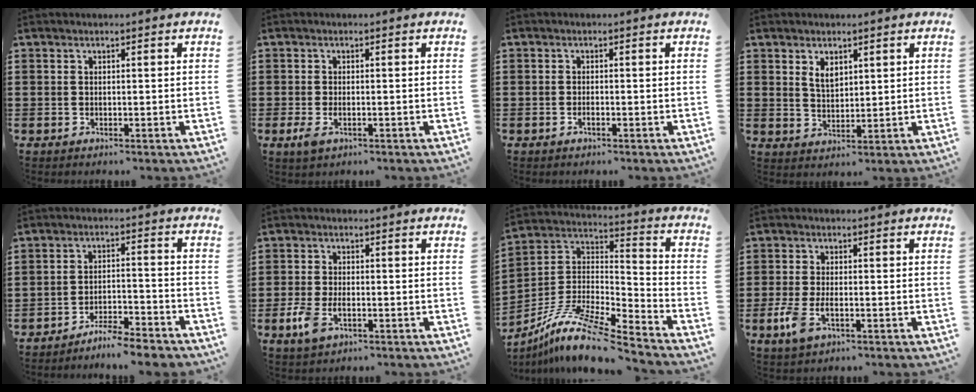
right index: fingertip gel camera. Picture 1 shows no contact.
{"total": 1.7, "force": [-0.7, 0.7, 1.4], "torque": [-0.031, -0.005, -0.014]}
{"total": 0.8, "force": [-0.5, 0.1, 0.6], "torque": [-0.012, -0.004, -0.009]}
{"total": 3.2, "force": [1.8, 1.8, 1.9], "torque": [-0.035, 0.002, 0.032]}
{"total": 4.9, "force": [-4.7, -0.1, 1.2], "torque": [-0.024, 0.001, -0.095]}
{"total": 4.0, "force": [-1.6, 2.1, 3.0], "torque": [-0.078, -0.008, -0.035]}
{"total": 11.7, "force": [-9.3, 1.8, 7.0], "torque": [-0.145, 0.012, -0.186]}
{"total": 4.1, "force": [-1.8, 1.8, 3.3], "torque": [-0.082, -0.008, -0.037]}